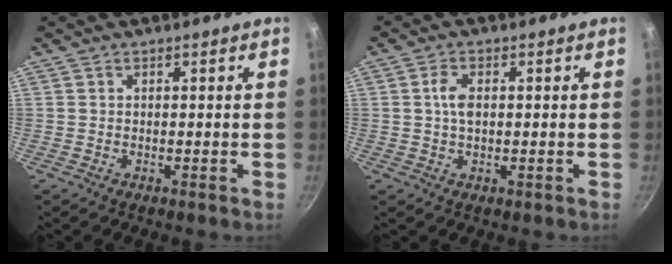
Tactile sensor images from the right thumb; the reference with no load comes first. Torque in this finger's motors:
{"motor_torque": [-0.05, 0.23, 0.22, 0.09, 0.07]}